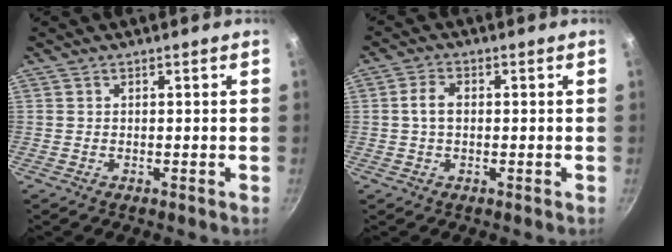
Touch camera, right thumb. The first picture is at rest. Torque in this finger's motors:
{"motor_torque": [-0.05, 0.16, 0.57, -0.40, -0.01]}